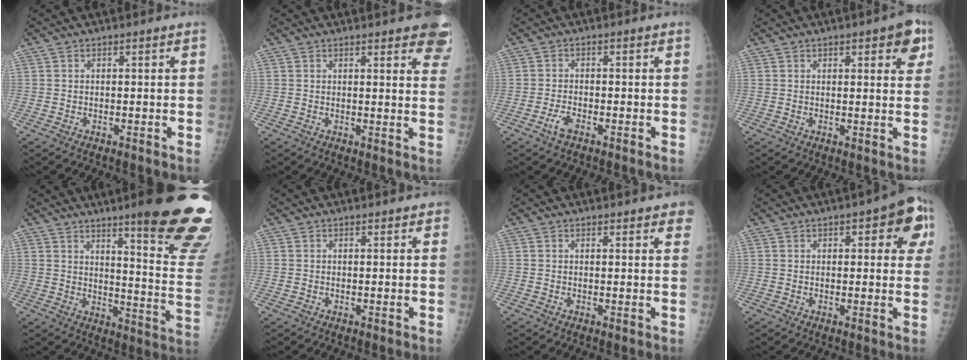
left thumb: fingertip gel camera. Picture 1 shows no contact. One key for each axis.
{"total": 10.4, "fx": 7.3, "fy": 2.8, "fz": 6.9, "tx": -0.054, "ty": -0.025, "tz": 0.069}
{"total": 2.6, "fx": -1.6, "fy": 1.0, "fz": 1.7, "tx": -0.040, "ty": 0.009, "tz": -0.032}
{"total": 6.5, "fx": 3.2, "fy": 2.4, "fz": 5.1, "tx": -0.037, "ty": -0.009, "tz": 0.033}
{"total": 23.2, "fx": 16.1, "fy": 2.5, "fz": 16.5, "tx": -0.183, "ty": -0.110, "tz": 0.208}
{"total": 1.4, "fx": 1.1, "fy": 0.7, "fz": 0.5, "tx": 0.008, "ty": -0.001, "tz": 0.009}
{"total": 4.6, "fx": 3.7, "fy": 1.6, "fz": 2.3, "tx": 0.001, "ty": -0.007, "tz": 0.038}
{"total": 9.6, "fx": 3.8, "fy": 4.0, "fz": 7.8, "tx": -0.053, "ty": -0.003, "tz": 0.036}